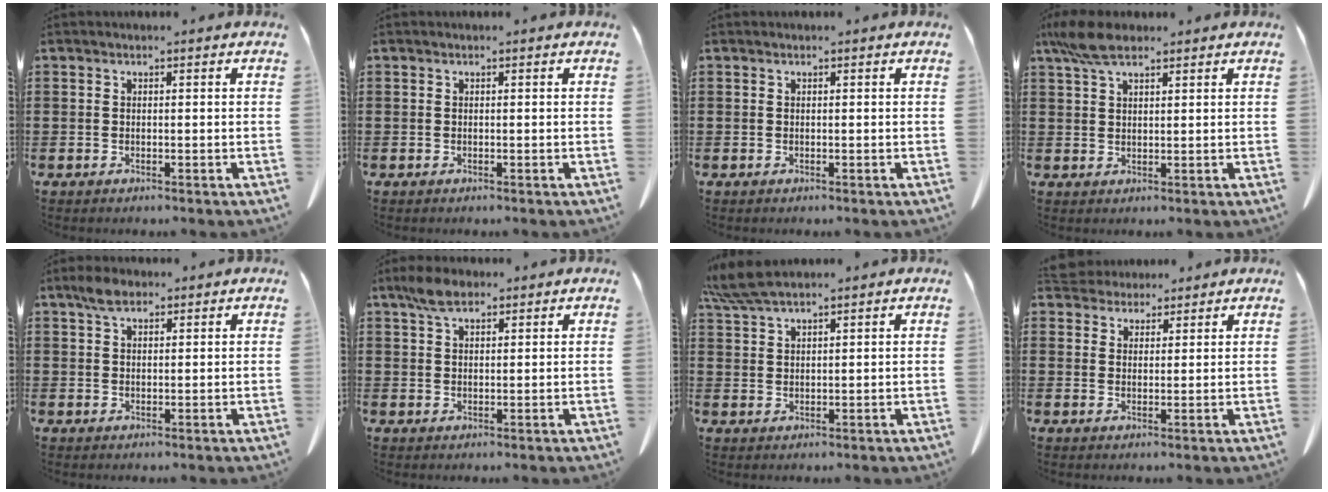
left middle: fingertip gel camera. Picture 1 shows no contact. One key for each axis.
{"total": 0.0}
{"total": 0.0}
{"total": 5.6, "fx": 3.8, "fy": 1.9, "fz": 3.7, "tx": -0.083, "ty": 0.002, "tz": 0.073}
{"total": 3.2, "fx": 2.2, "fy": 1.4, "fz": 1.9, "tx": -0.043, "ty": 0.005, "tz": 0.041}
{"total": 4.3, "fx": 3.0, "fy": 1.7, "fz": 2.6, "tx": -0.059, "ty": 0.005, "tz": 0.056}
{"total": 5.2, "fx": 4.3, "fy": 0.6, "fz": 2.8, "tx": -0.067, "ty": -0.007, "tz": 0.083}
{"total": 3.6, "fx": 3.4, "fy": 1.1, "fz": 0.0, "tx": -0.014, "ty": -0.007, "tz": 0.066}